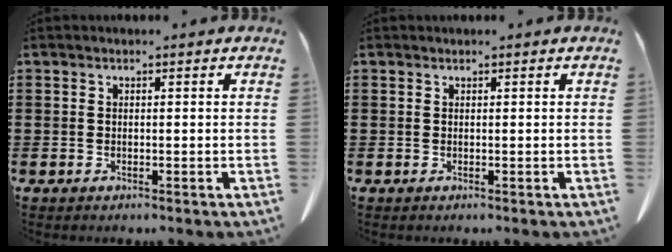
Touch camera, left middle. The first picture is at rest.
{"total": 0.0}